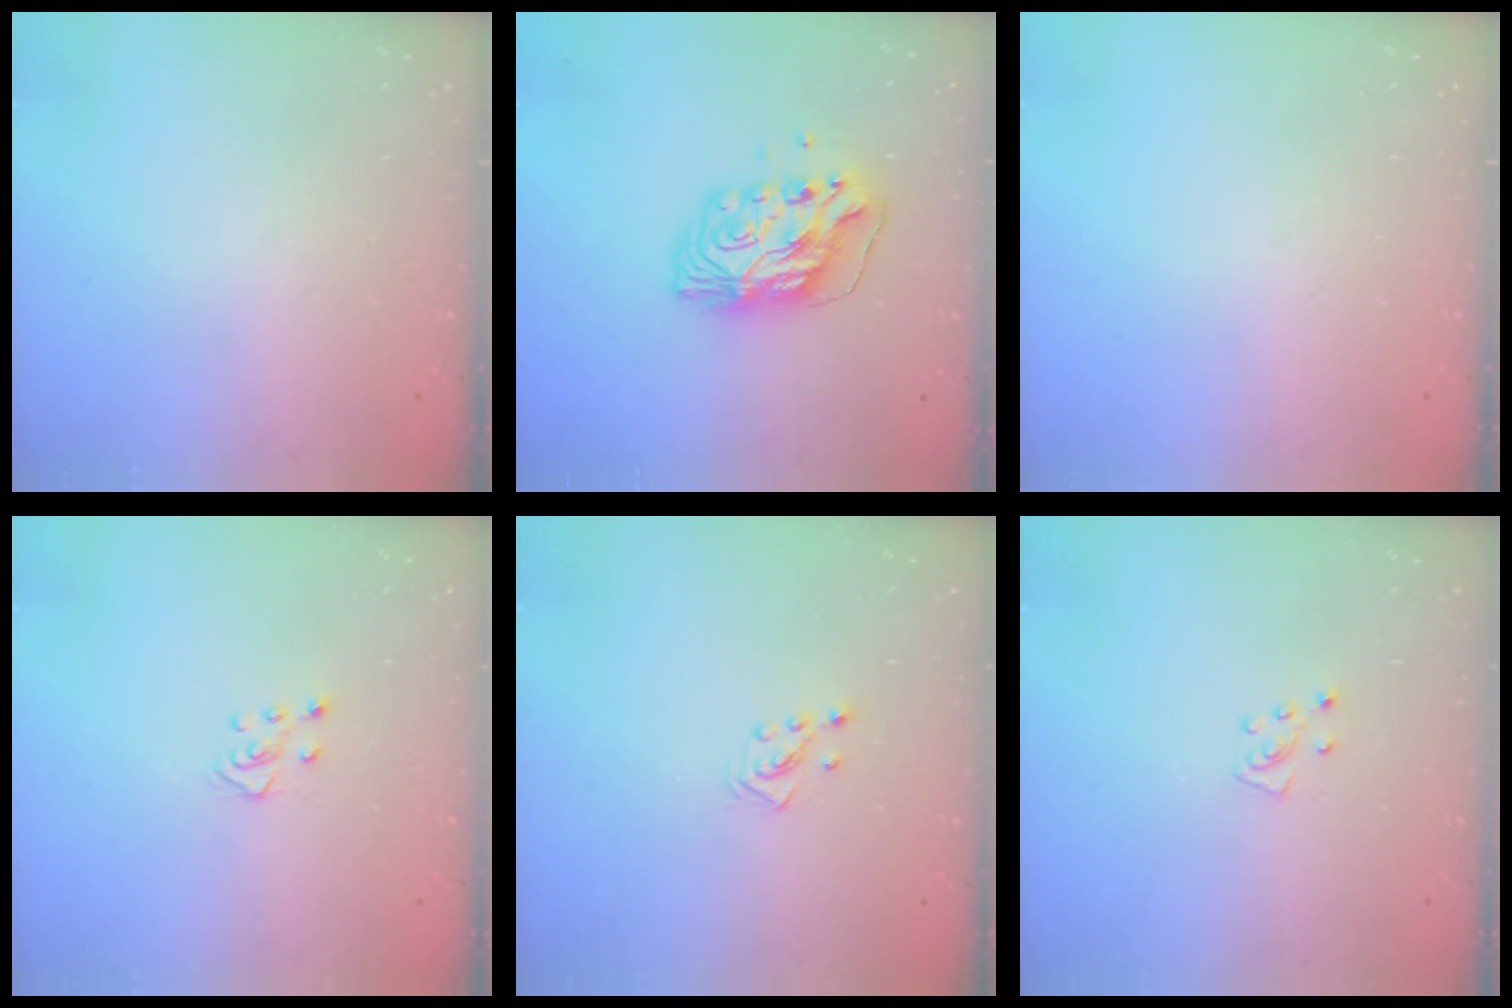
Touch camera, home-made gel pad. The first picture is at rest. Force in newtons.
{"total": 11.3, "press": 11.3, "slide": 1.1}
{"total": 0.0}
{"total": 4.3, "press": 4.2, "slide": 0.5}
{"total": 2.3, "press": 2.2, "slide": 0.7}
{"total": 5.4, "press": 5.4, "slide": 0.6}